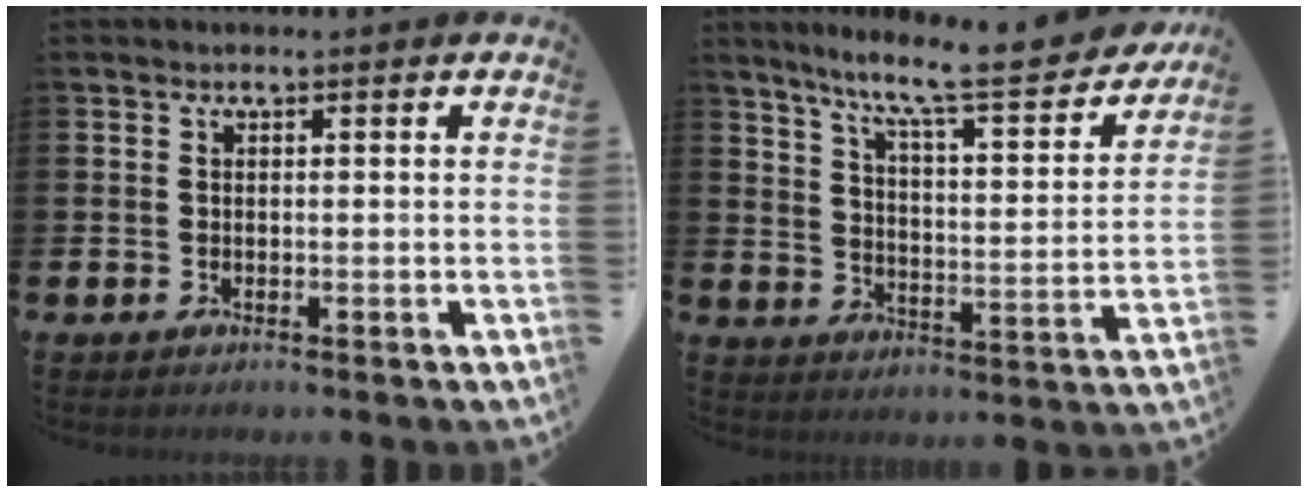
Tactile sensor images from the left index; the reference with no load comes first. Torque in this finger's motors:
{"motor_torque": [1.04, -1.10, 0.81, 0.21]}